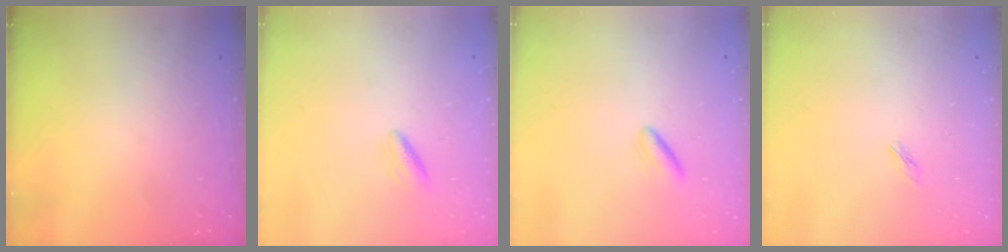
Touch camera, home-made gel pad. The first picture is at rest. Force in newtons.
{"total": 3.9, "press": 3.8, "slide": 0.9}
{"total": 4.0, "press": 3.7, "slide": 1.5}
{"total": 1.7, "press": 1.7, "slide": 0.2}